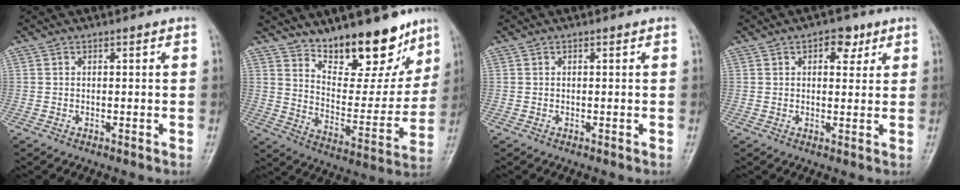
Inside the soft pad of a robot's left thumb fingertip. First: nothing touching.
{"total": 17.0, "force": [12.5, 6.9, 9.2], "torque": [-0.078, -0.091, 0.202]}
{"total": 0.0}
{"total": 4.4, "force": [2.2, 2.6, 2.7], "torque": [-0.013, -0.005, 0.026]}